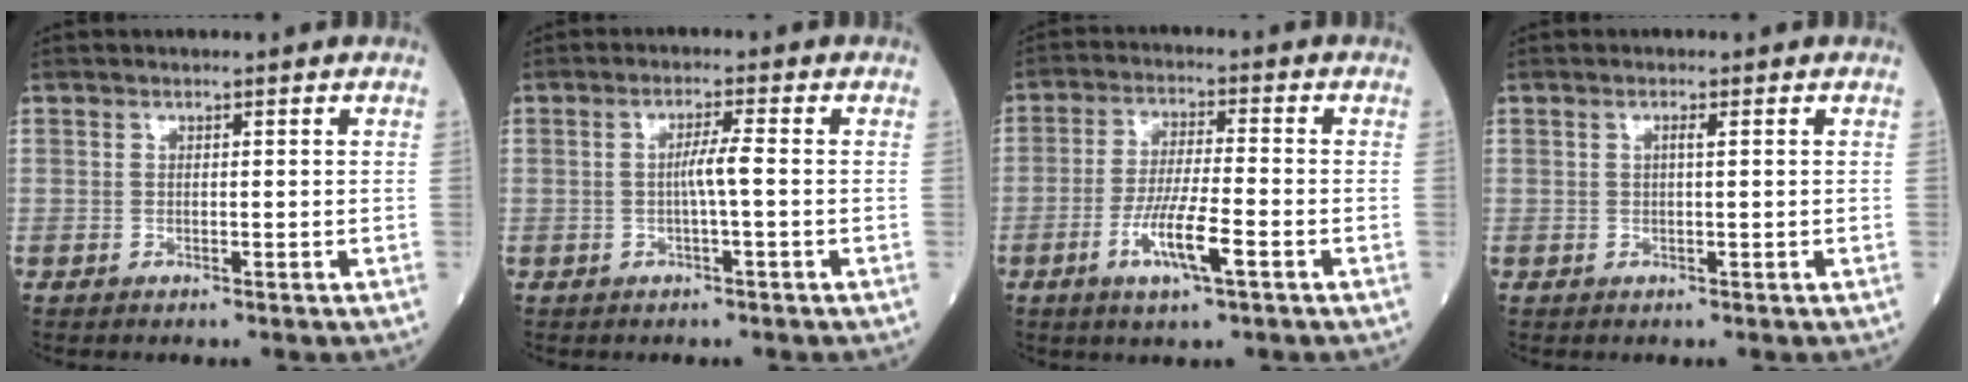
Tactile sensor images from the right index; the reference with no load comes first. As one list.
[{"total": 2.9, "force": [-0.4, -0.4, 2.8], "torque": [-0.048, 0.001, -0.008]}, {"total": 6.8, "force": [-2.7, 0.5, 6.2], "torque": [-0.120, -0.009, -0.051]}, {"total": 0.9, "force": [0.3, 0.0, 0.9], "torque": [-0.017, 0.002, 0.003]}]